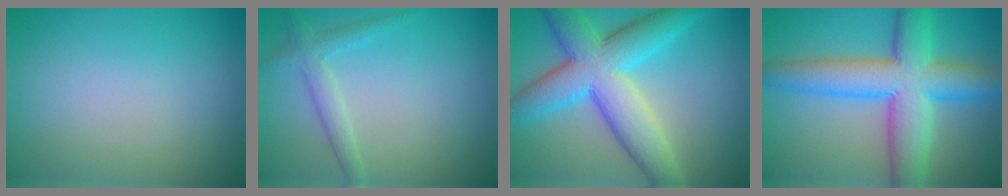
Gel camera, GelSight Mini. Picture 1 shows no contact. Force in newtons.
{"total": 2.3, "press": 2.3, "slide": 0.1}
{"total": 9.5, "press": 9.5, "slide": 0.2}
{"total": 9.6, "press": 9.5, "slide": 0.2}